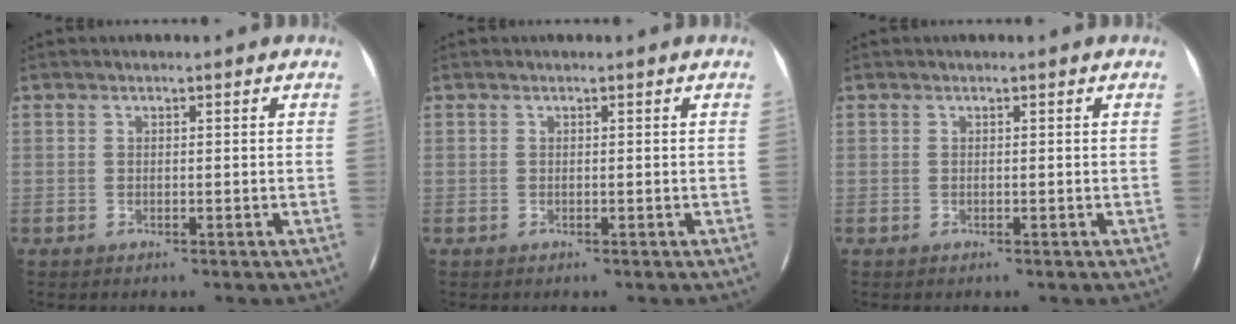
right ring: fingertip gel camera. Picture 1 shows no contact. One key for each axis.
{"total": 0.0}
{"total": 0.0}